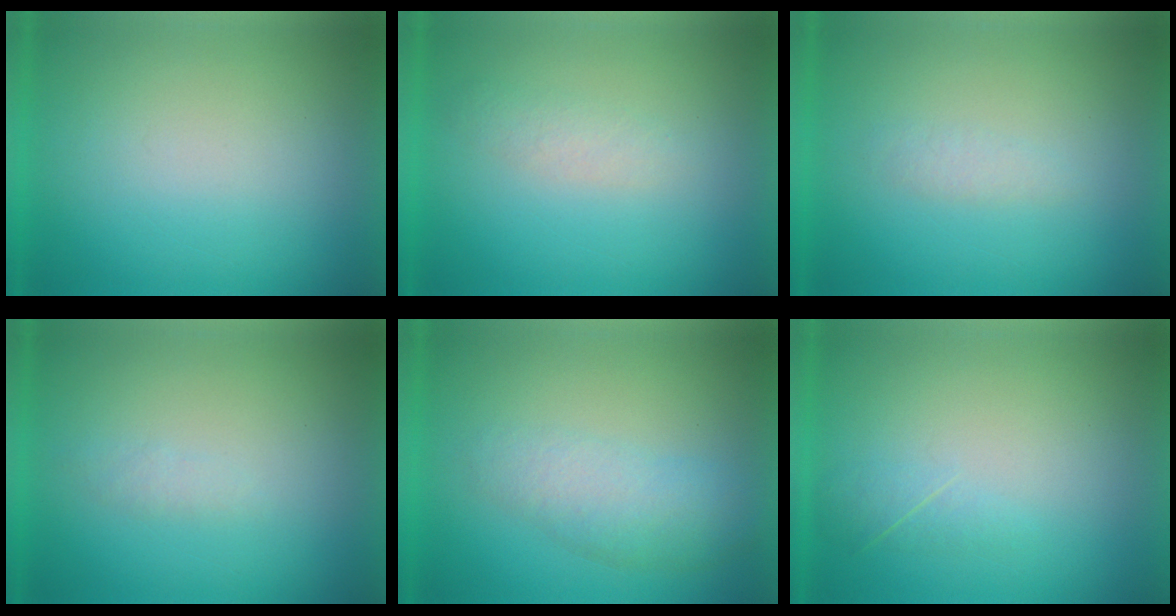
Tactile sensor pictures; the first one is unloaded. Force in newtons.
{"total": 1.9}
{"total": 1.3}
{"total": 1.2}
{"total": 3.0}
{"total": 1.9}